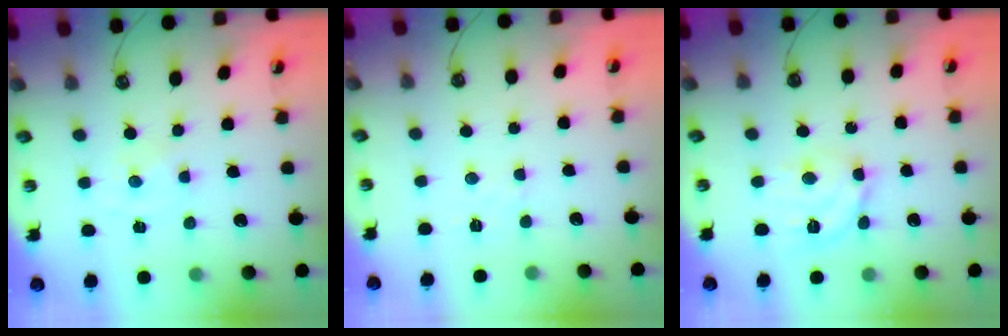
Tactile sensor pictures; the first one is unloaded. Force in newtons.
{"total": 3.9, "press": 3.9, "slide": 0.5}
{"total": 12.1, "press": 12.0, "slide": 1.8}